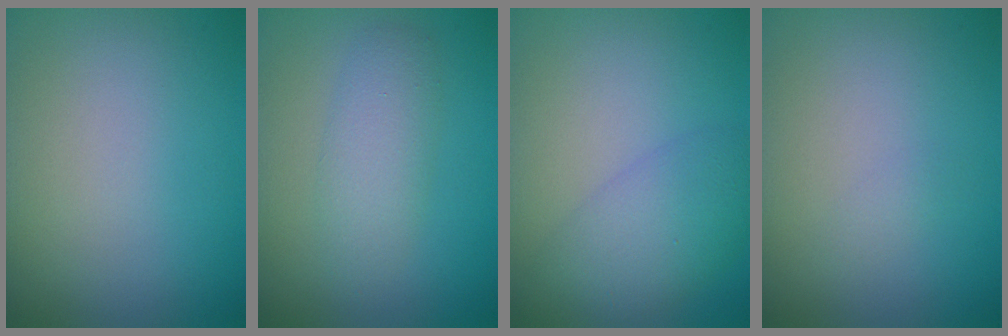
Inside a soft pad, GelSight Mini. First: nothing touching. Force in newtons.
{"total": 3.0, "press": 3.0, "slide": 0.1}
{"total": 4.5, "press": 4.5, "slide": 0.2}
{"total": 0.6, "press": 0.6, "slide": 0.1}